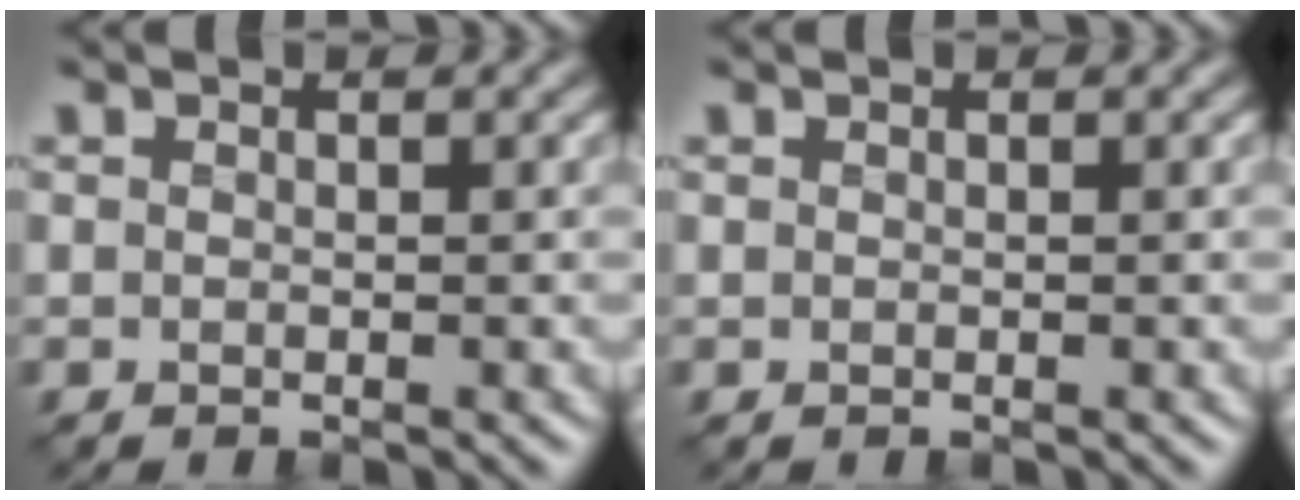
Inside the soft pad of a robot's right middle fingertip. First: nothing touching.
{"total": 0.0}